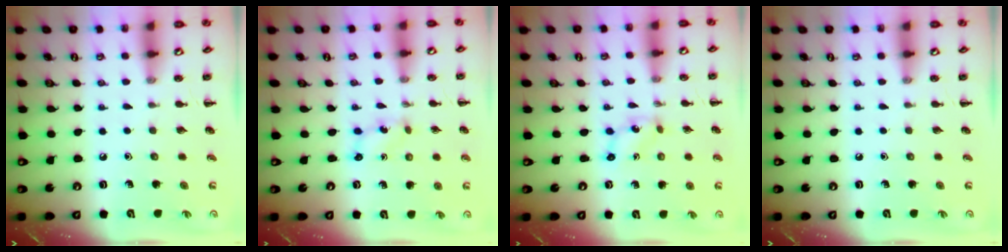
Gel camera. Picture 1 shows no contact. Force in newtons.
{"total": 2.0, "press": 2.0, "slide": 0.6}
{"total": 1.7, "press": 1.6, "slide": 0.6}
{"total": 0.0}